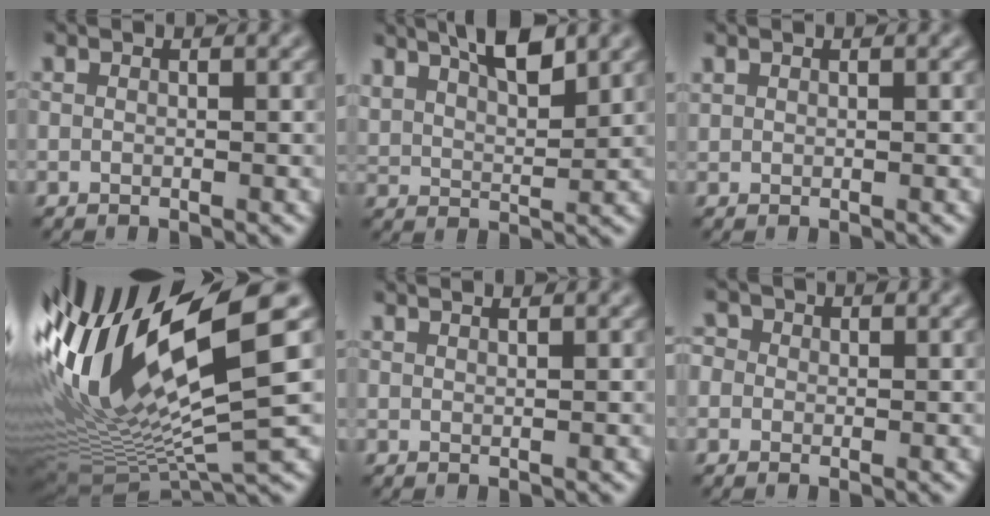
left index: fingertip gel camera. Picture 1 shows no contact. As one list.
[{"total": 5.2, "force": [3.5, 1.8, 3.5], "torque": [-0.063, 0.009, 0.062]}, {"total": 0.0}, {"total": 16.9, "force": [3.3, 4.6, 16.0], "torque": [-0.303, 0.001, 0.073]}, {"total": 1.9, "force": [1.3, 0.8, 1.2], "torque": [0.004, 0.010, -0.006]}, {"total": 1.9, "force": [0.4, 1.7, 0.6], "torque": [-0.010, 0.010, -0.008]}]